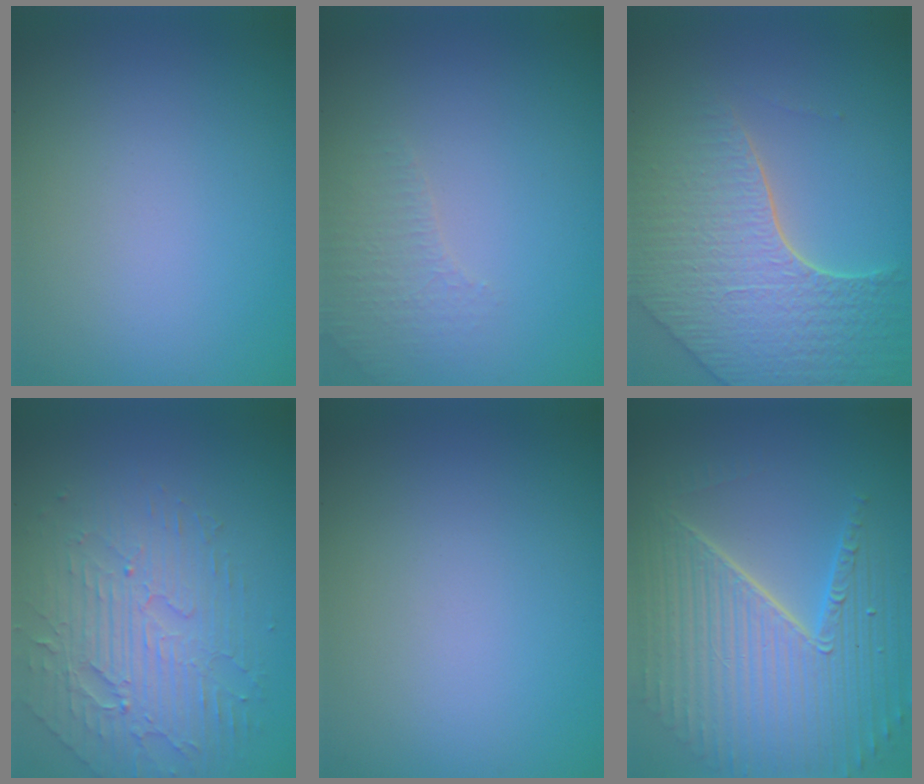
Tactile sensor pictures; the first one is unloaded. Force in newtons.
{"total": 2.0, "press": 1.9, "slide": 0.5}
{"total": 7.7, "press": 5.6, "slide": 5.3}
{"total": 4.7, "press": 4.0, "slide": 2.5}
{"total": 0.0}
{"total": 9.7, "press": 6.2, "slide": 7.5}